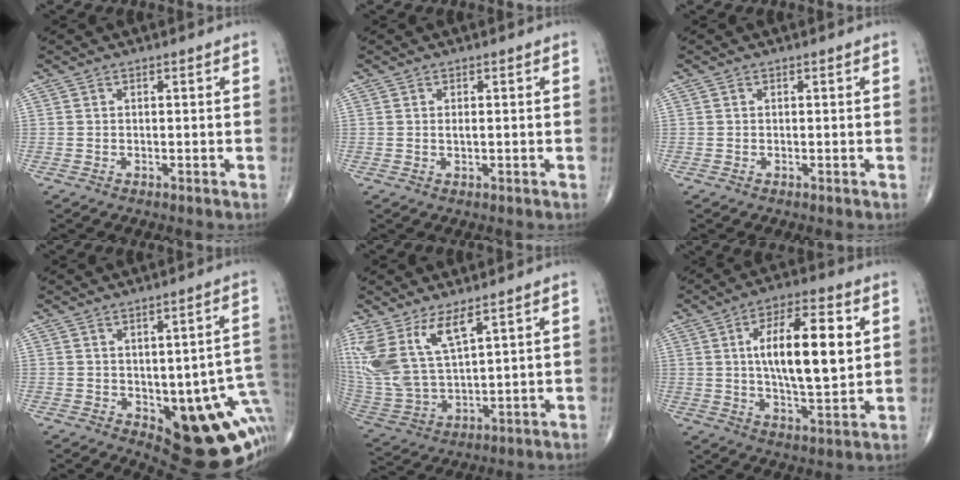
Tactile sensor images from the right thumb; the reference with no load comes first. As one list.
[{"total": 1.0, "force": [0.2, 0.4, 0.9], "torque": [-0.018, -0.003, 0.004]}, {"total": 0.0}, {"total": 19.3, "force": [-3.9, 8.4, 16.8], "torque": [-0.137, 0.010, -0.017]}, {"total": 13.4, "force": [7.4, 4.8, 10.1], "torque": [-0.222, -0.034, 0.166]}, {"total": 16.7, "force": [3.4, 5.9, 15.3], "torque": [-0.236, -0.006, 0.055]}]